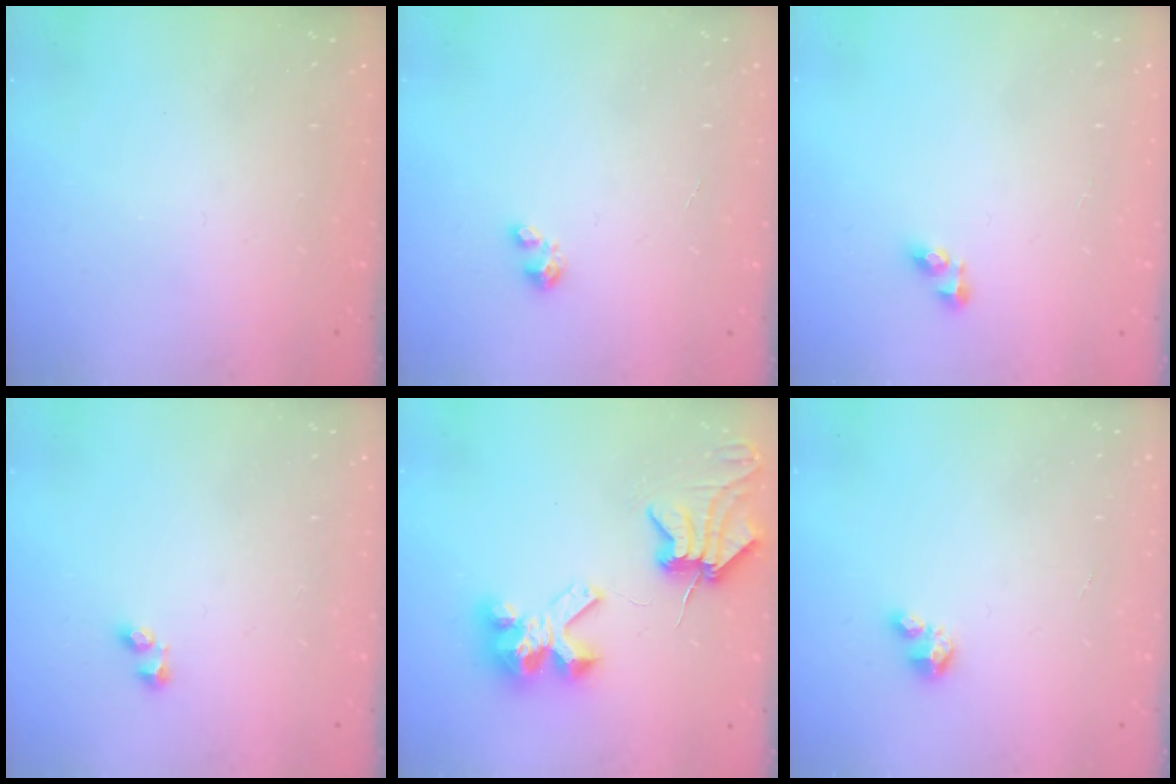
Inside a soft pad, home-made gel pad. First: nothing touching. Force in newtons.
{"total": 1.6, "press": 1.6, "slide": 0.2}
{"total": 3.6, "press": 3.6, "slide": 0.6}
{"total": 1.9, "press": 1.9, "slide": 0.5}
{"total": 8.8, "press": 8.8, "slide": 1.1}
{"total": 1.9, "press": 1.9, "slide": 0.1}